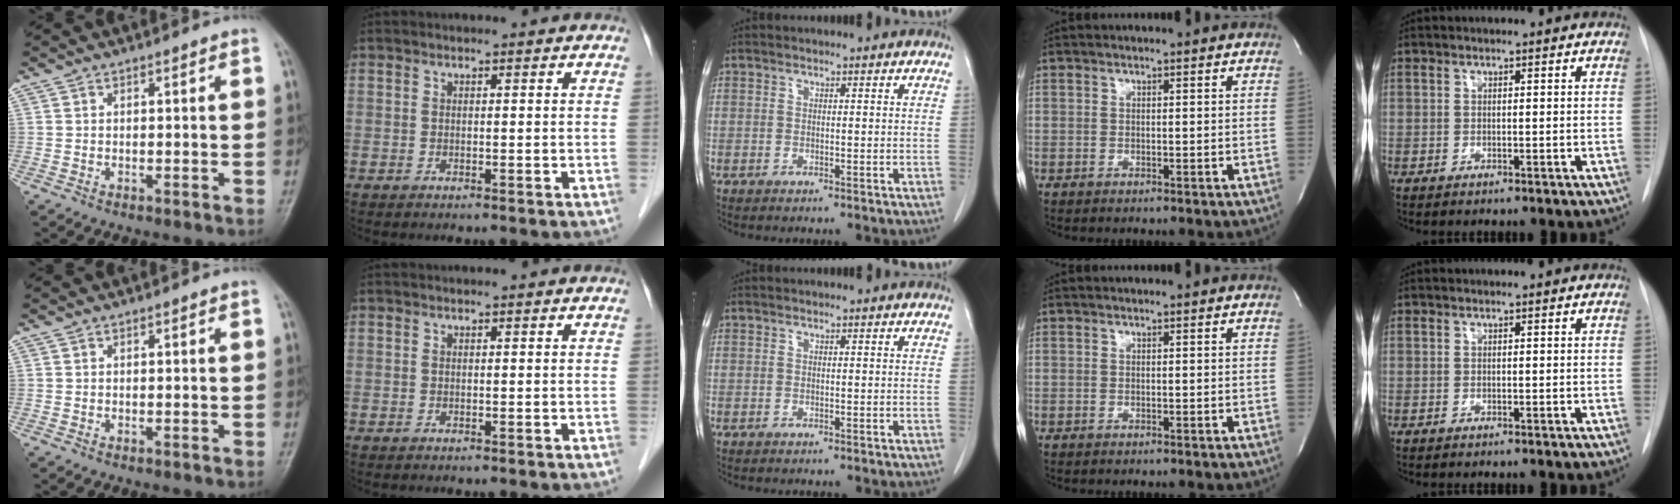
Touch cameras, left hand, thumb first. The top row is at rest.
{}